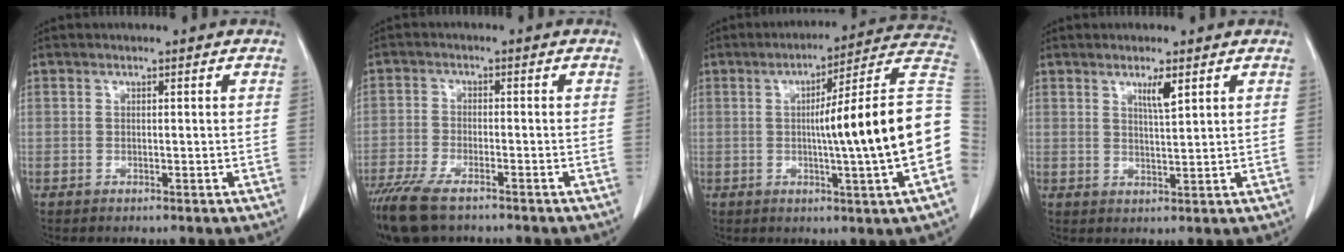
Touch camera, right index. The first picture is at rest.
{"total": 9.9, "force": [-7.5, 2.9, 5.8], "torque": [-0.106, -0.022, -0.128]}
{"total": 19.1, "force": [-1.7, -1.1, 19.0], "torque": [-0.197, 0.026, -0.032]}
{"total": 3.0, "force": [1.7, 0.1, 2.5], "torque": [-0.045, -0.005, 0.031]}